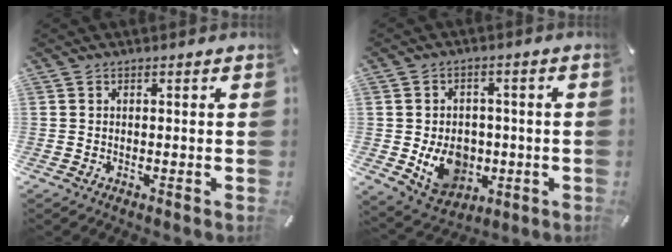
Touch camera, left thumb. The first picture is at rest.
{"total": 11.4, "force": [-2.4, 9.2, 6.3], "torque": [-0.107, 0.015, -0.033]}